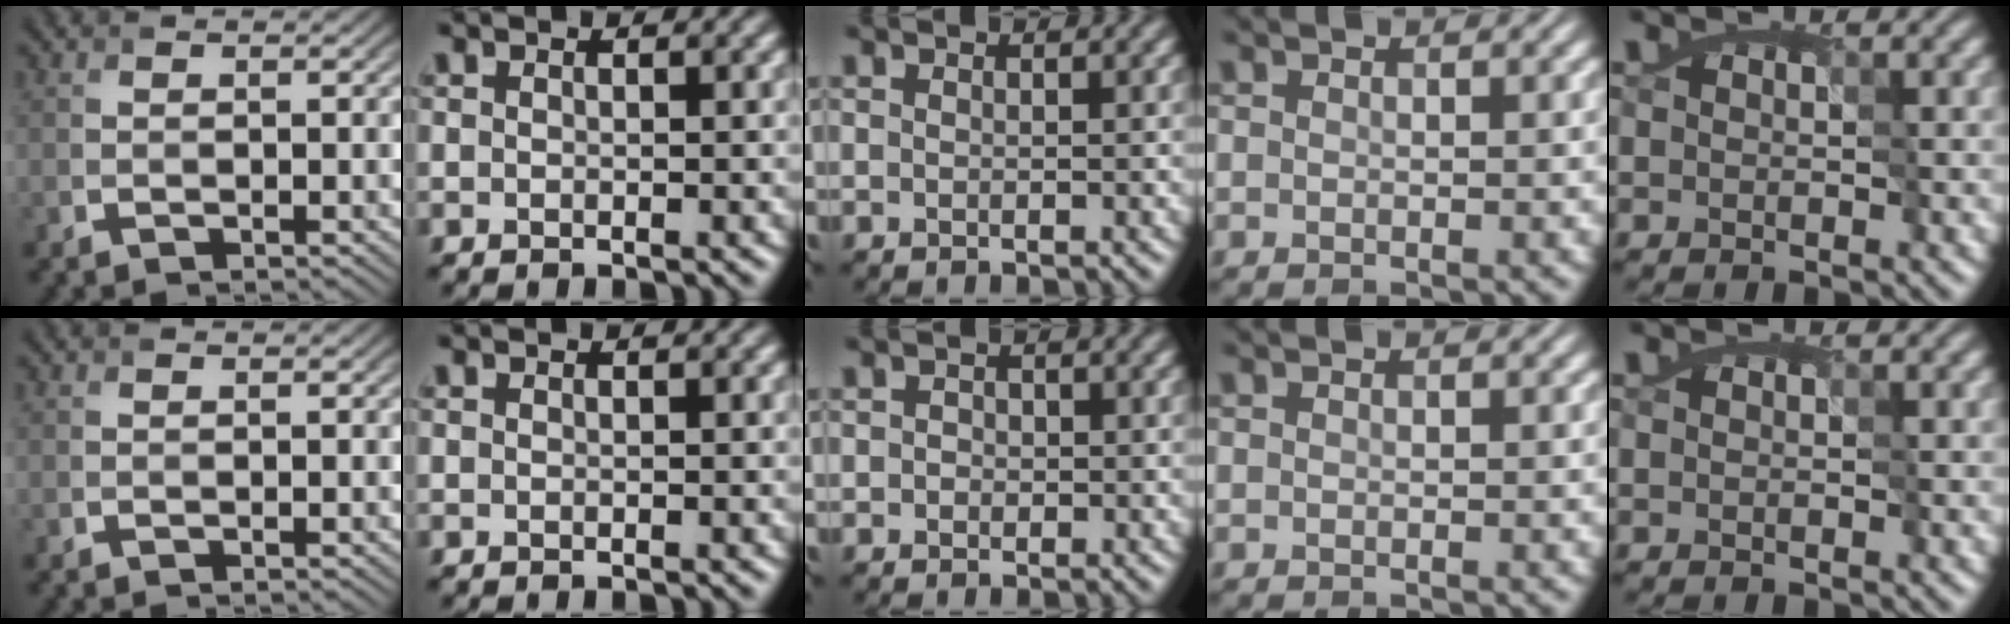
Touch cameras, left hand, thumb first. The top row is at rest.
{"middle": {"total": 0.6, "force": [-0.1, 0.6, 0.1], "torque": [0.004, -0.001, -0.003]}}